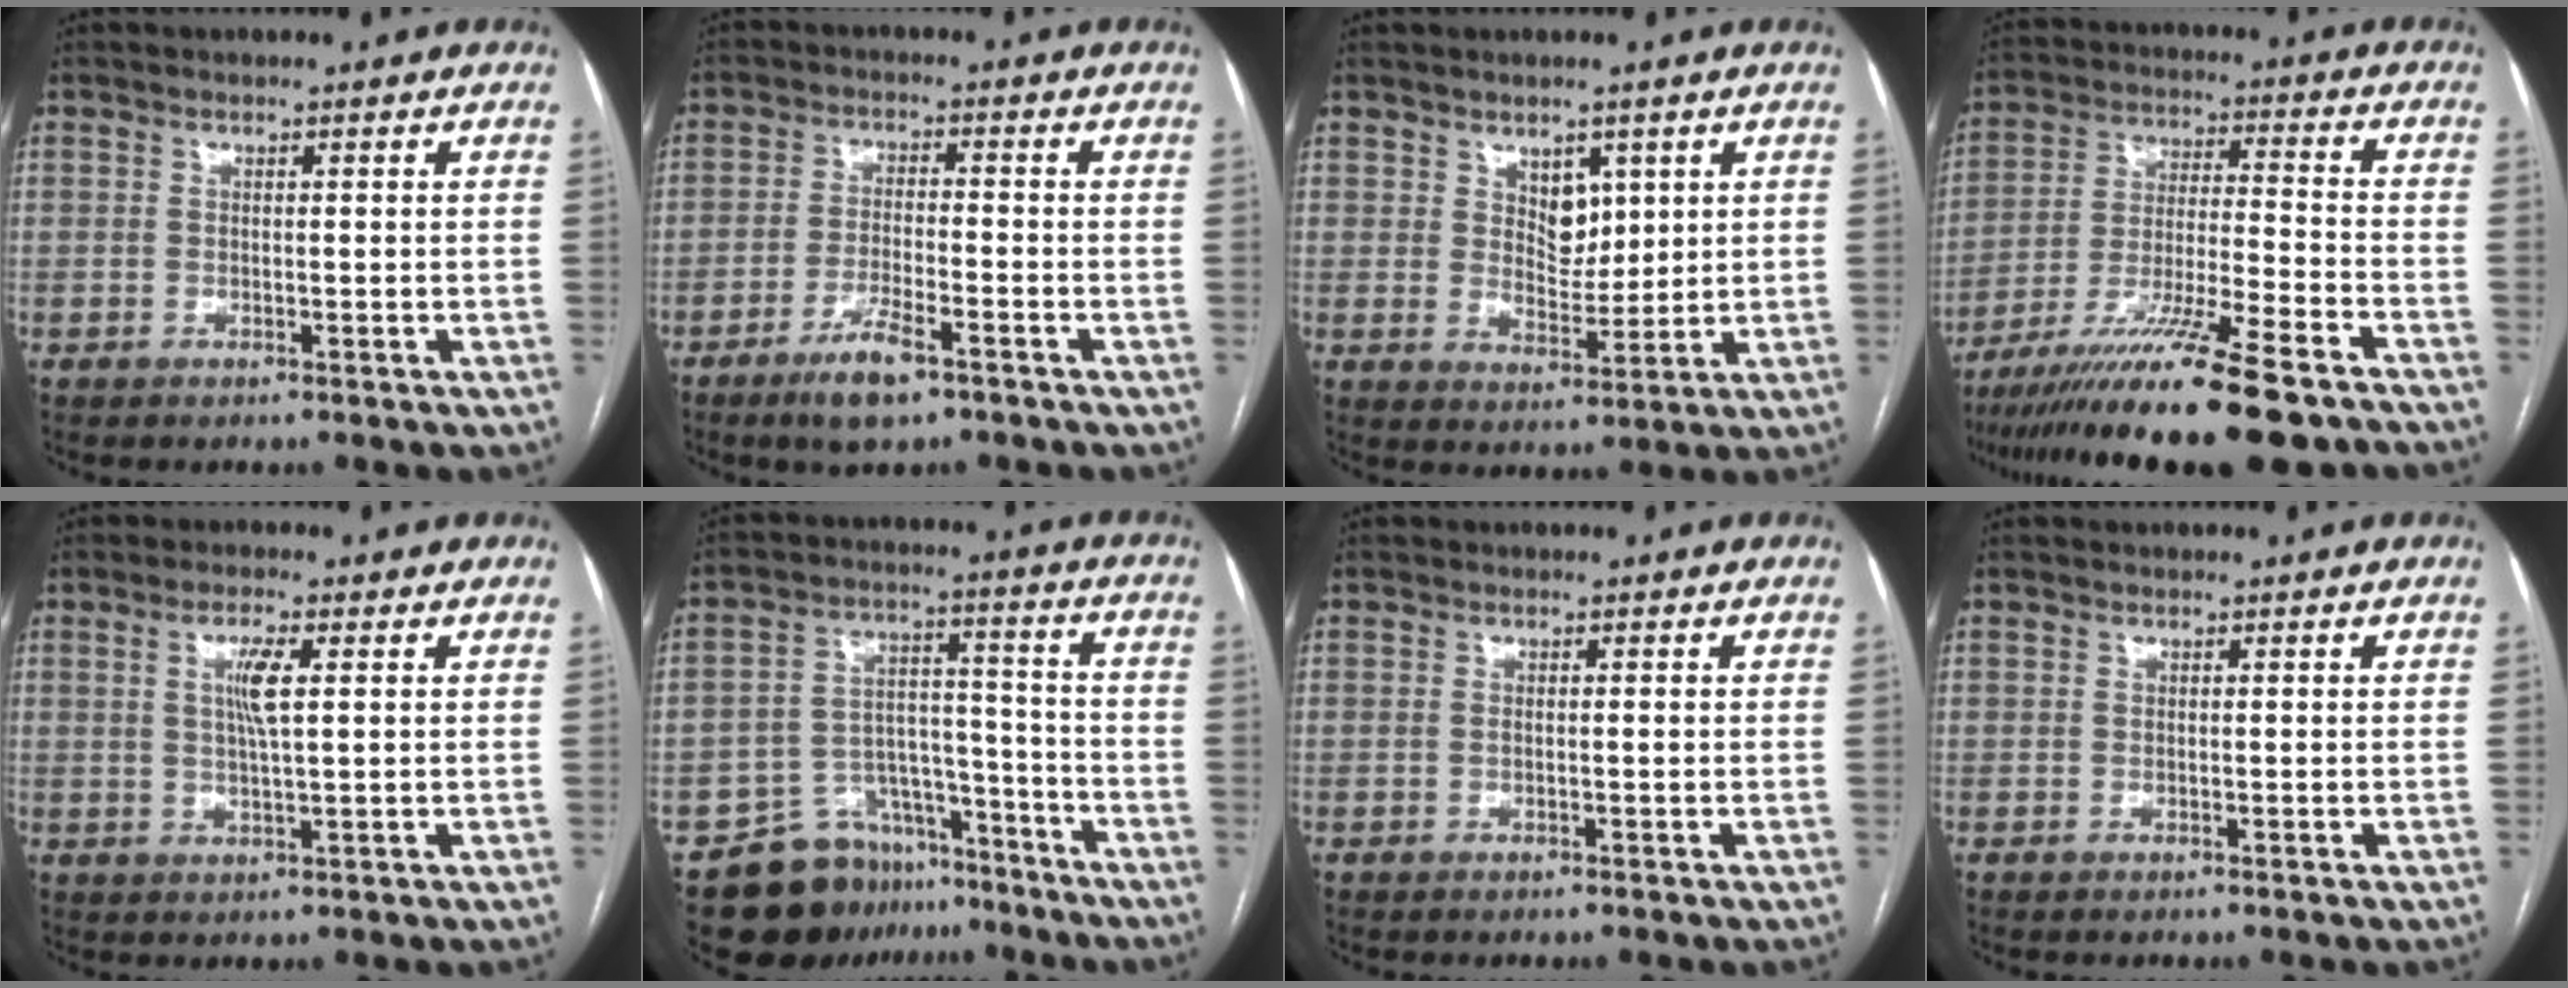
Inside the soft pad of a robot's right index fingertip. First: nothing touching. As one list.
[{"total": 6.3, "force": [-4.2, 1.3, 4.6], "torque": [-0.092, -0.007, -0.071]}, {"total": 4.9, "force": [2.2, 2.9, 3.2], "torque": [-0.048, -0.002, 0.043]}, {"total": 19.9, "force": [-15.4, 0.7, 12.6], "torque": [-0.200, -0.029, -0.256]}, {"total": 4.3, "force": [1.1, 0.3, 4.2], "torque": [-0.080, -0.001, 0.021]}, {"total": 12.1, "force": [-9.3, 7.2, 3.0], "torque": [-0.039, 0.054, -0.144]}, {"total": 0.6, "force": [-0.1, 0.1, 0.6], "torque": [-0.012, 0.000, 0.000]}, {"total": 0.0}]